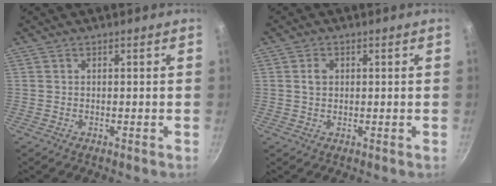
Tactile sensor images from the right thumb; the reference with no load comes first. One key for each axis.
{"total": 2.4, "fx": 0.5, "fy": 1.8, "fz": 1.4, "tx": -0.019, "ty": 0.002, "tz": 0.008}